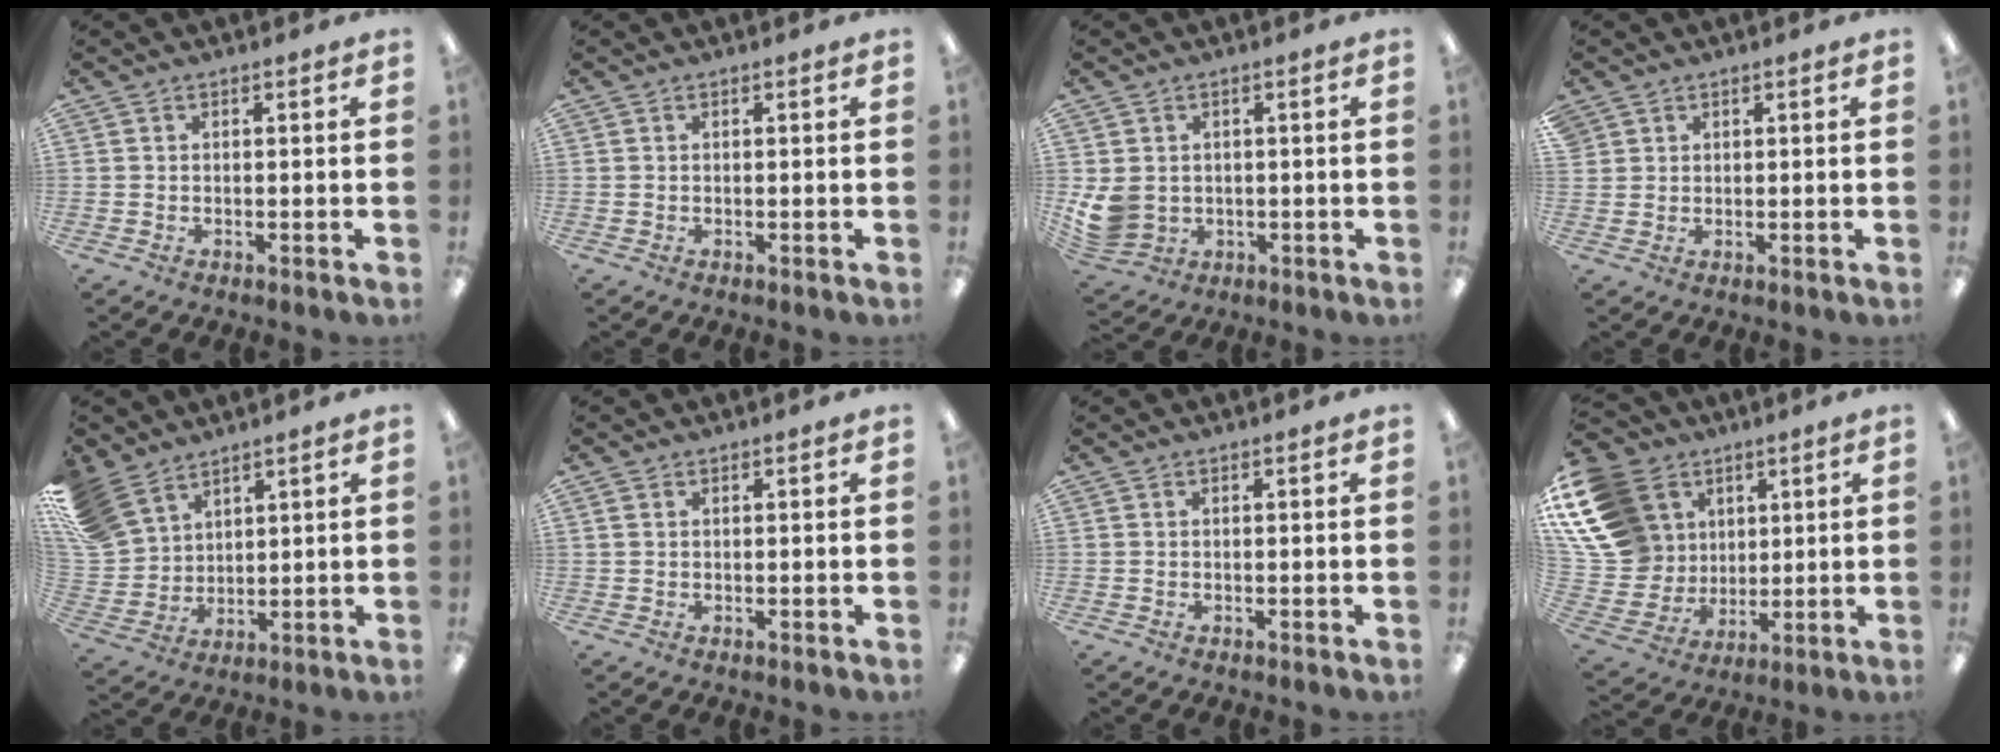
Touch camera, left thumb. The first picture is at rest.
{"total": 0.0}
{"total": 6.6, "force": [0.1, 5.9, 3.0], "torque": [-0.078, 0.002, 0.005]}
{"total": 1.7, "force": [1.2, 1.2, 0.1], "torque": [-0.005, 0.001, 0.023]}
{"total": 12.8, "force": [8.8, 8.1, 4.6], "torque": [-0.123, -0.030, 0.178]}
{"total": 1.0, "force": [0.4, 0.8, 0.4], "torque": [-0.010, 0.004, 0.007]}
{"total": 0.0}
{"total": 19.4, "force": [7.5, 15.9, 8.3], "torque": [-0.193, -0.027, 0.161]}